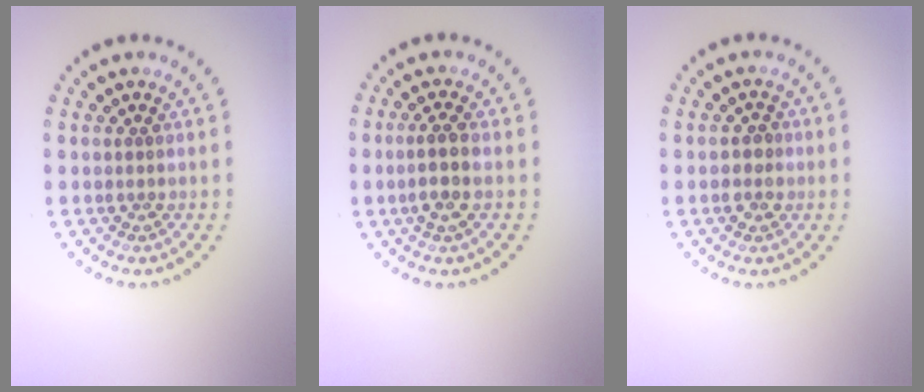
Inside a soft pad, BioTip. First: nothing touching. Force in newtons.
{"total": 2.4, "press": 2.1, "slide": 1.1}
{"total": 1.6, "press": 1.6, "slide": 0.2}